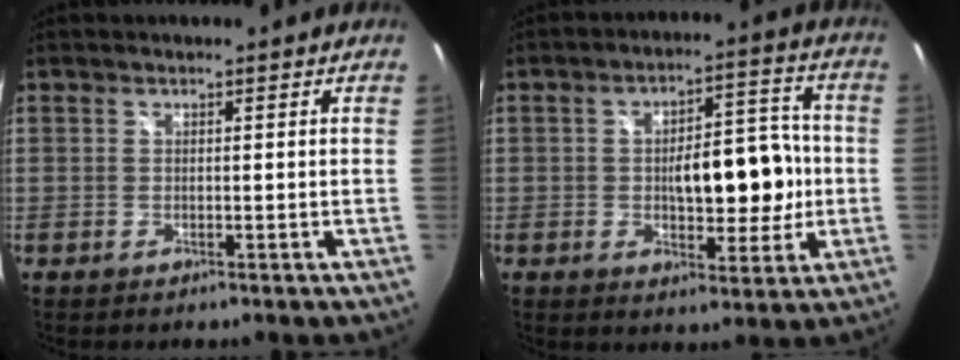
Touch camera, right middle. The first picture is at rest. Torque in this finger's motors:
{"motor_torque": [1.87, -0.26, 0.81, 0.13]}